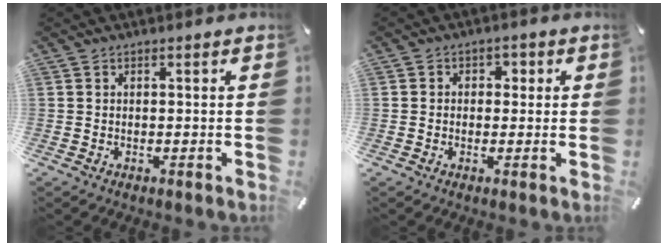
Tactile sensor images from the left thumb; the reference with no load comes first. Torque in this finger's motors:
{"motor_torque": [0.18, -0.28, 0.03, 0.27, 0.00]}